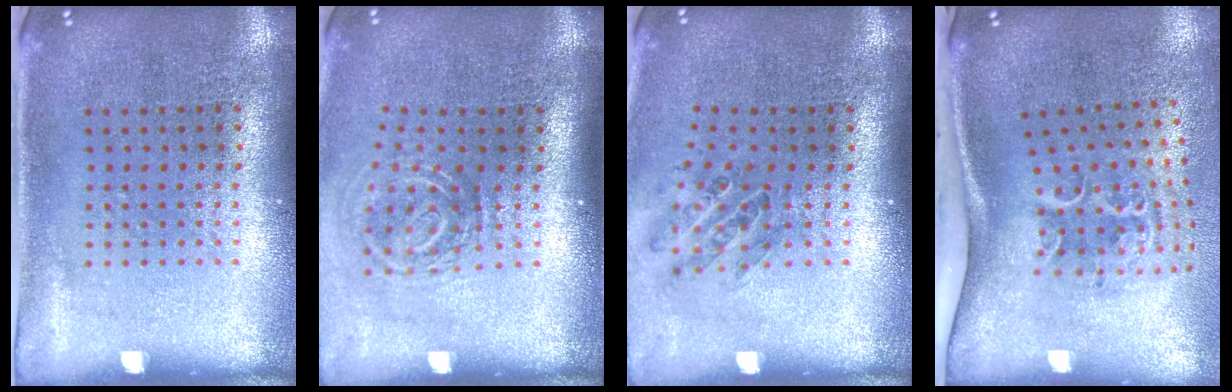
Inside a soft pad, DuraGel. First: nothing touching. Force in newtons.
{"total": 1.9, "press": 1.2, "slide": 1.5}
{"total": 1.0, "press": 1.0, "slide": 0.3}
{"total": 2.3, "press": 1.4, "slide": 1.8}